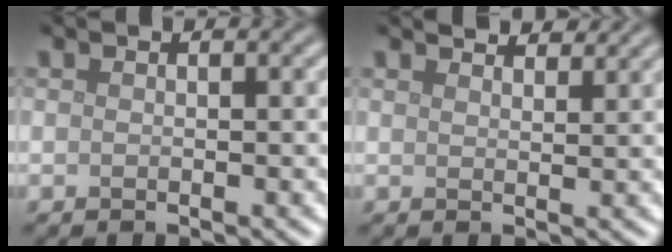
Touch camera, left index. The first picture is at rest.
{"total": 3.4, "force": [3.2, 0.5, 1.0], "torque": [-0.014, 0.002, 0.042]}